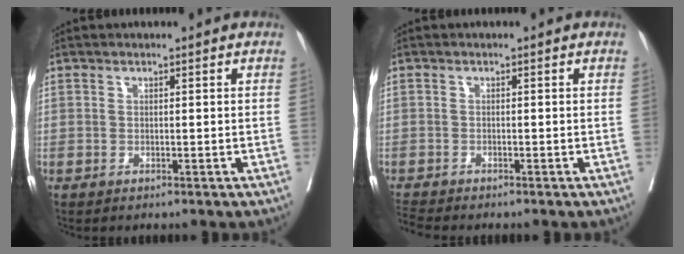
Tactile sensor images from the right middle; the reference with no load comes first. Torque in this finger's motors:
{"motor_torque": [0.40, -0.59, 0.05, 0.01]}